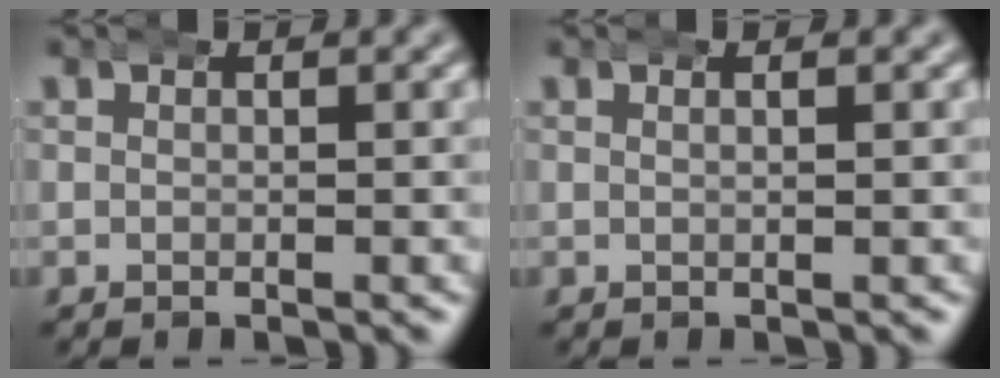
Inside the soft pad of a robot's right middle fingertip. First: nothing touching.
{"total": 1.0, "force": [0.3, 0.2, 0.9], "torque": [-0.008, 0.006, 0.002]}